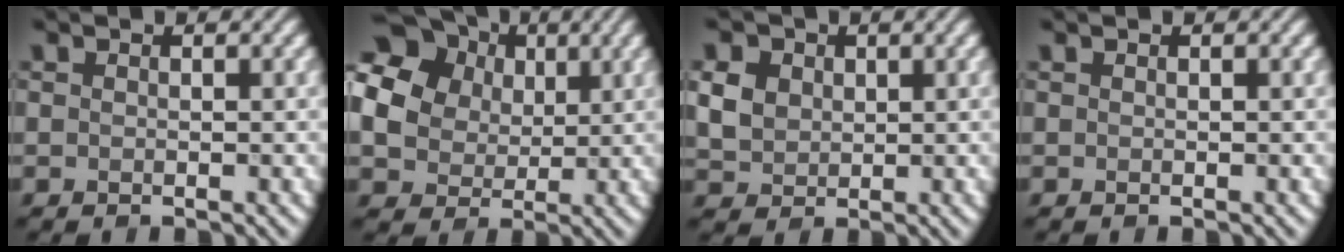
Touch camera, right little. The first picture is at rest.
{"total": 14.9, "force": [4.9, 12.2, 7.0], "torque": [-0.168, 0.022, 0.084]}
{"total": 4.0, "force": [1.1, 3.2, 2.0], "torque": [-0.059, 0.007, 0.017]}
{"total": 0.0}